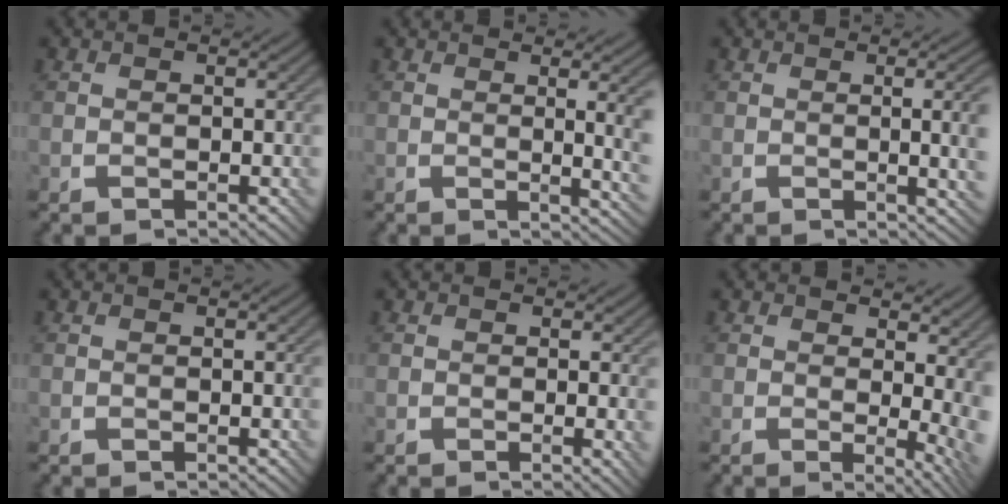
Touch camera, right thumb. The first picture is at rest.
{"total": 5.9, "force": [0.6, 1.3, 5.7], "torque": [-0.077, 0.005, 0.007]}
{"total": 5.8, "force": [0.1, 1.4, 5.7], "torque": [-0.079, 0.003, 0.005]}
{"total": 0.0}
{"total": 1.6, "force": [0.1, 0.2, 1.6], "torque": [-0.027, -0.004, -0.001]}
{"total": 7.3, "force": [1.1, 2.4, 6.8], "torque": [-0.085, -0.006, 0.021]}